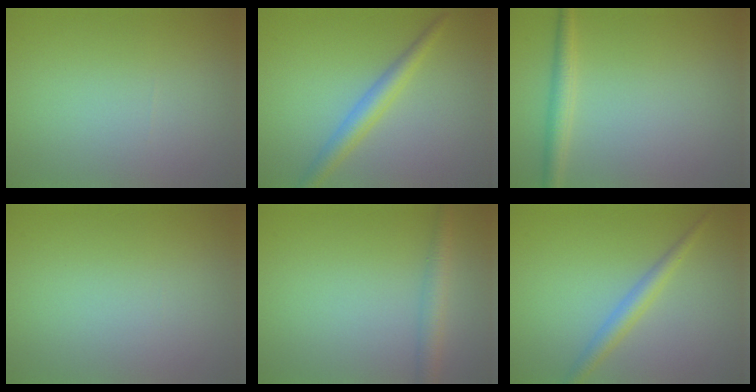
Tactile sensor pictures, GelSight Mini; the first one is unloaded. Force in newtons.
{"total": 2.9, "press": 2.9, "slide": 0.0}
{"total": 2.2, "press": 2.2, "slide": 0.1}
{"total": 0.0}
{"total": 2.4, "press": 2.4, "slide": 0.2}
{"total": 2.3, "press": 2.3, "slide": 0.1}